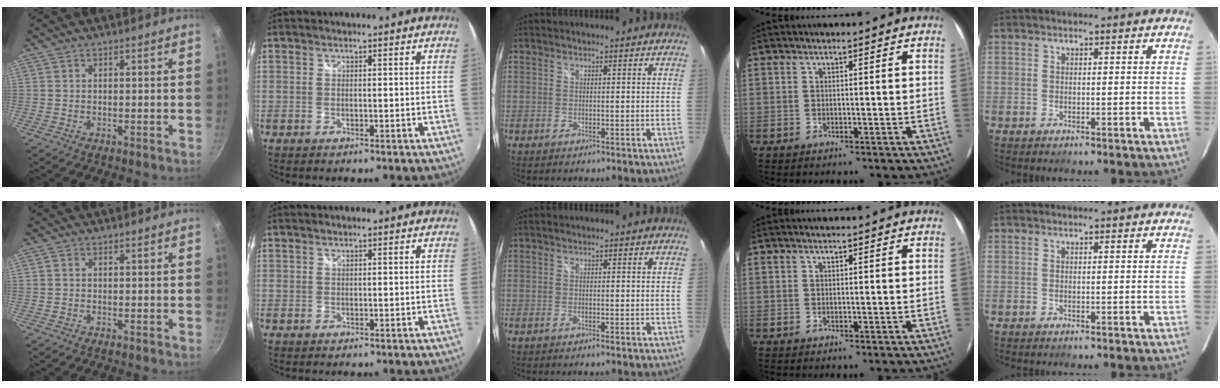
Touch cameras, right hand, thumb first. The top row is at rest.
{"thumb": {"total": 0.8, "force": [0.1, 0.6, 0.5], "torque": [-0.008, 0.004, 0.000]}, "middle": {"total": 0.7, "force": [-0.6, -0.2, 0.4], "torque": [-0.006, -0.001, -0.012]}}